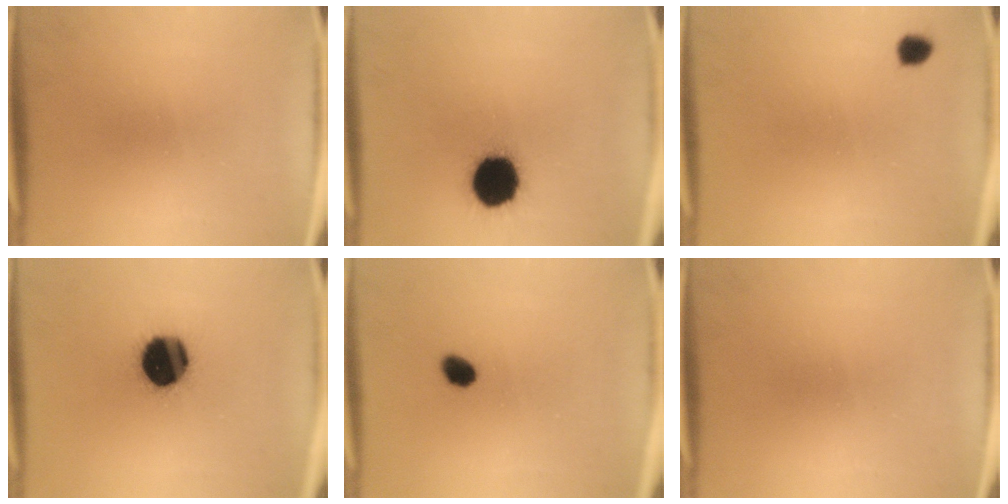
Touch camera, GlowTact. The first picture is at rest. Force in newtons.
{"total": 19.1}
{"total": 1.9}
{"total": 16.9}
{"total": 2.7}
{"total": 0.0}